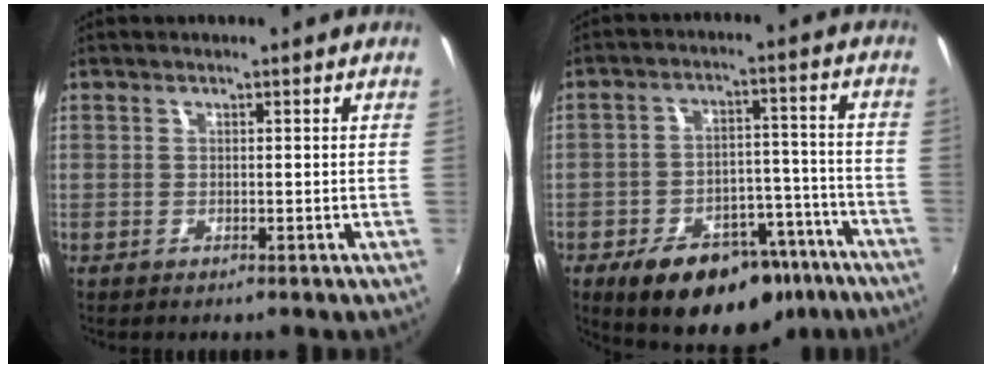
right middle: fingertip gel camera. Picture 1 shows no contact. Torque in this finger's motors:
{"motor_torque": [1.28, -0.86, 0.28, 0.07]}